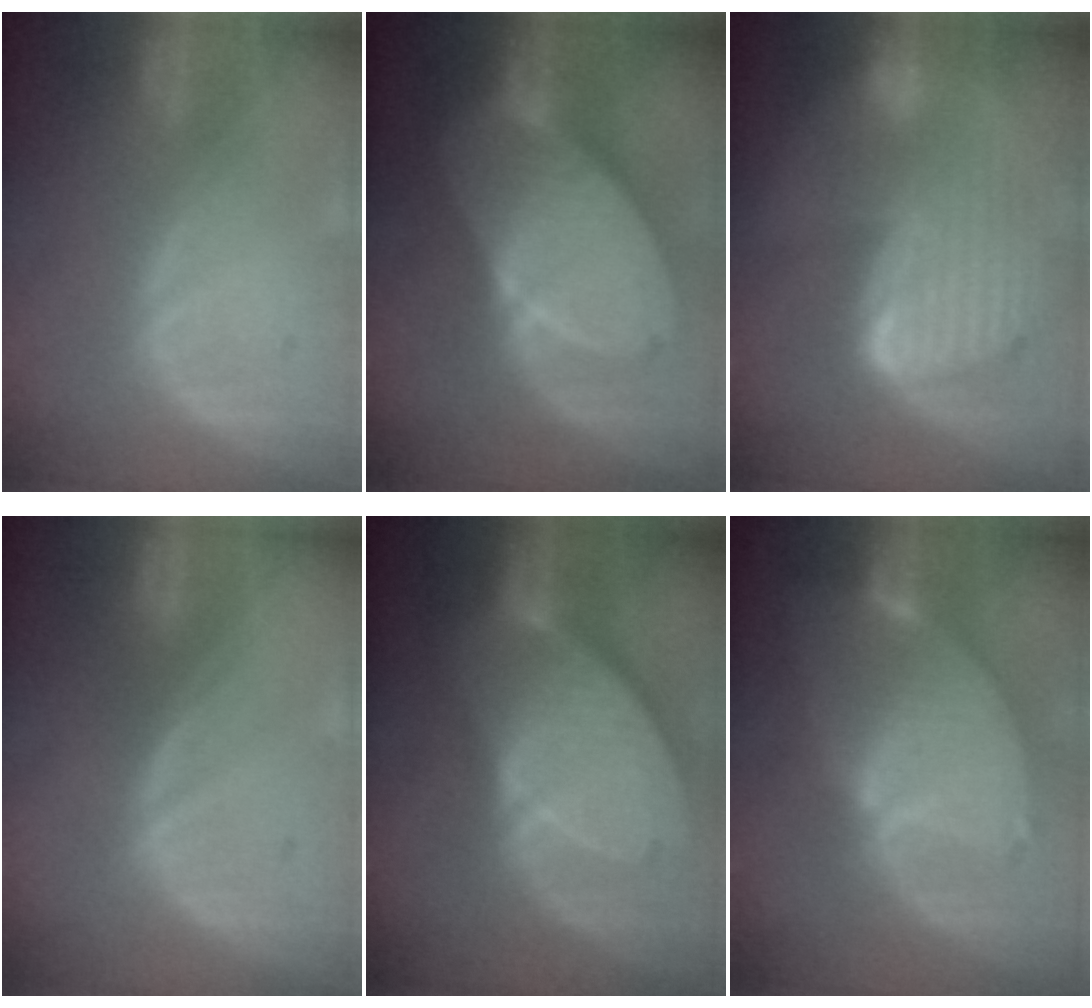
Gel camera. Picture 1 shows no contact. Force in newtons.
{"total": 10.6, "press": 10.6, "slide": 0.7}
{"total": 9.9, "press": 8.4, "slide": 5.1}
{"total": 0.0}
{"total": 10.2, "press": 8.9, "slide": 5.0}
{"total": 8.7, "press": 7.6, "slide": 4.2}